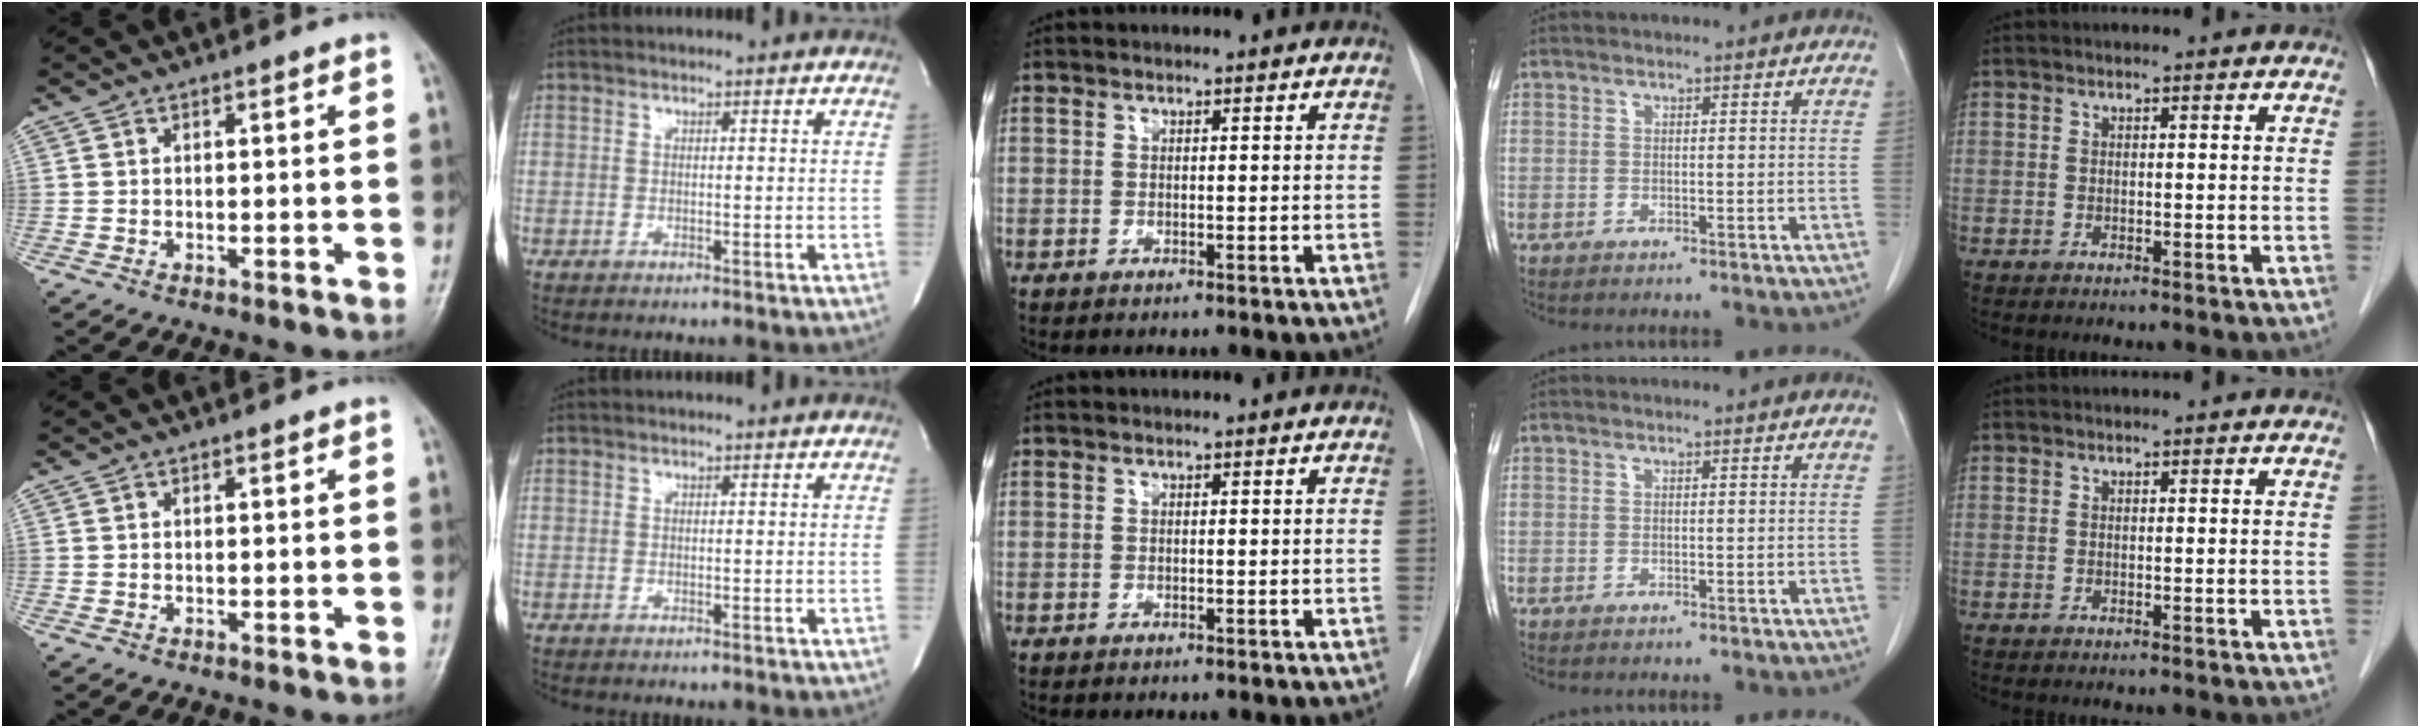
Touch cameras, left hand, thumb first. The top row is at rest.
{}